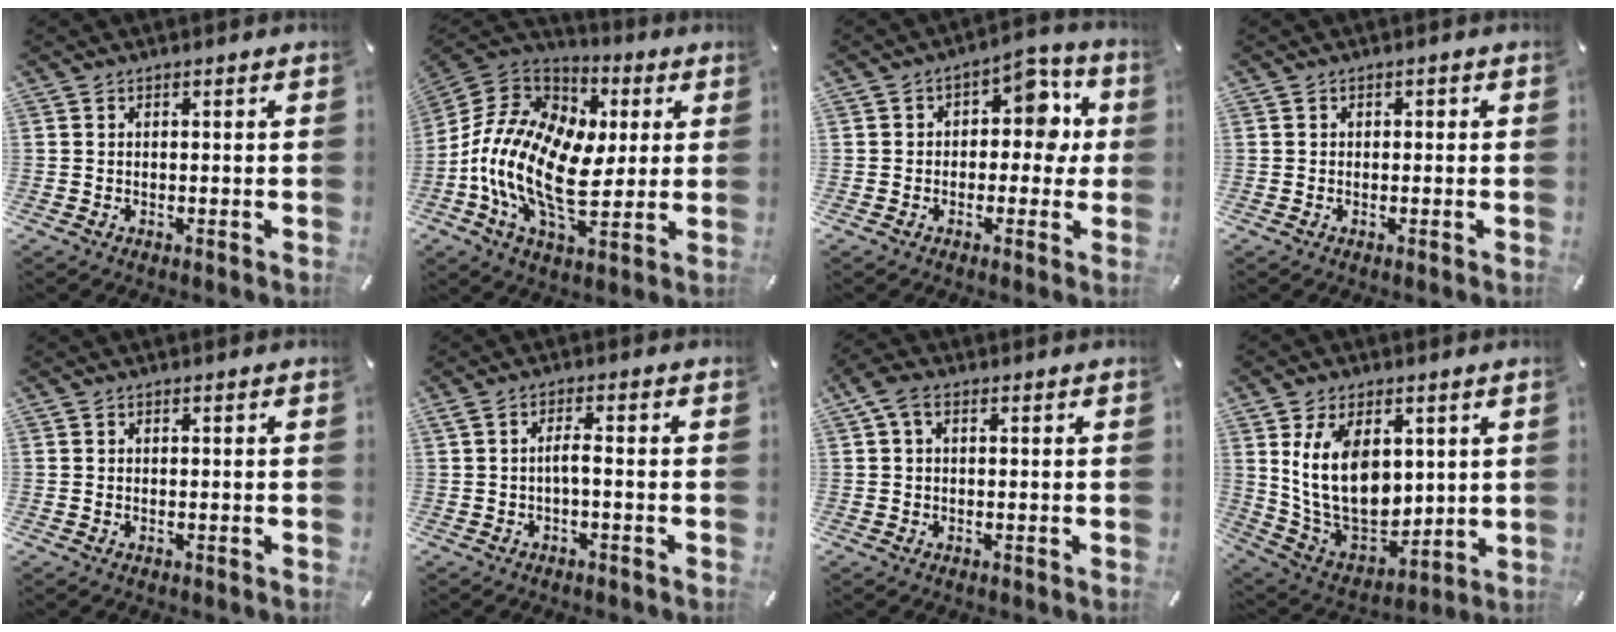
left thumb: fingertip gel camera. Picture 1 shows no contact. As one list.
[{"total": 17.8, "force": [-1.9, 11.2, 13.7], "torque": [-0.304, -0.011, -0.035]}, {"total": 9.6, "force": [1.6, 6.6, 6.9], "torque": [-0.079, -0.005, 0.020]}, {"total": 0.8, "force": [-0.1, 0.7, 0.2], "torque": [-0.003, 0.006, -0.005]}, {"total": 0.0}, {"total": 3.7, "force": [-0.8, 0.7, 3.5], "torque": [-0.061, 0.004, -0.017]}, {"total": 4.2, "force": [1.0, 2.7, 3.1], "torque": [-0.071, 0.006, 0.016]}, {"total": 16.5, "force": [4.2, 11.3, 11.2], "torque": [-0.239, -0.031, 0.078]}]